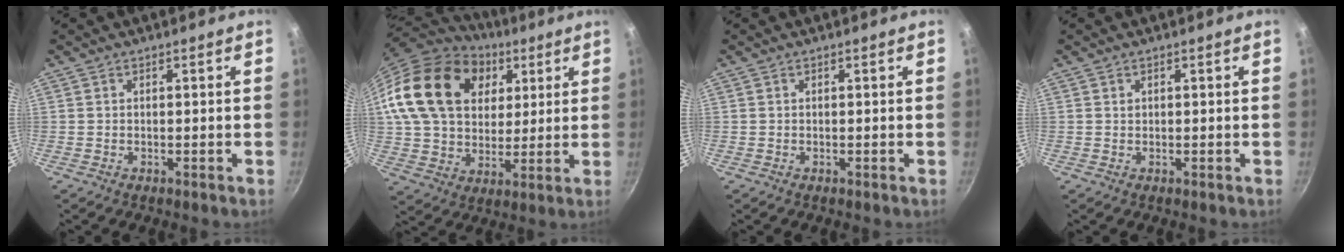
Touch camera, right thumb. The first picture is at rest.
{"total": 24.0, "force": [8.1, 17.7, 14.1], "torque": [-0.228, 0.001, 0.140]}
{"total": 0.0}
{"total": 0.5, "force": [0.2, 0.5, 0.2], "torque": [-0.003, 0.000, 0.003]}